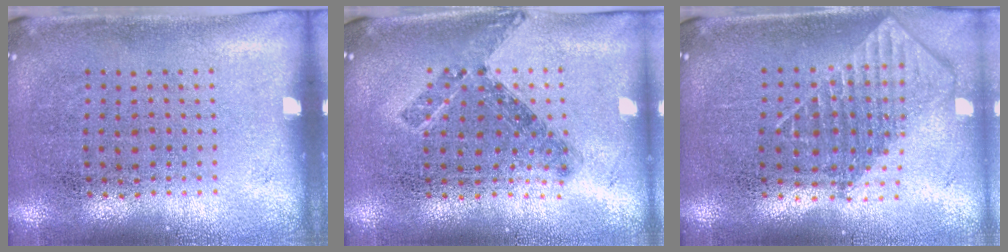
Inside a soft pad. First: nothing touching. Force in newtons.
{"total": 0.7, "press": 0.7, "slide": 0.3}
{"total": 1.9, "press": 1.5, "slide": 1.1}